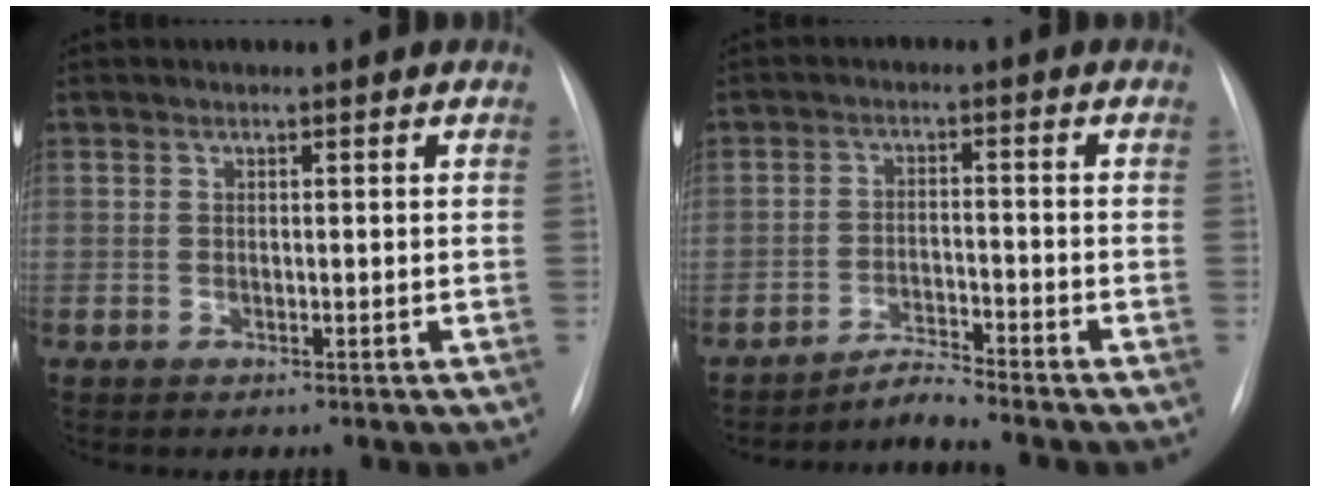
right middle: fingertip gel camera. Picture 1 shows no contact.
{"total": 3.4, "force": [-3.2, -1.1, -0.1], "torque": [0.001, -0.017, -0.058]}